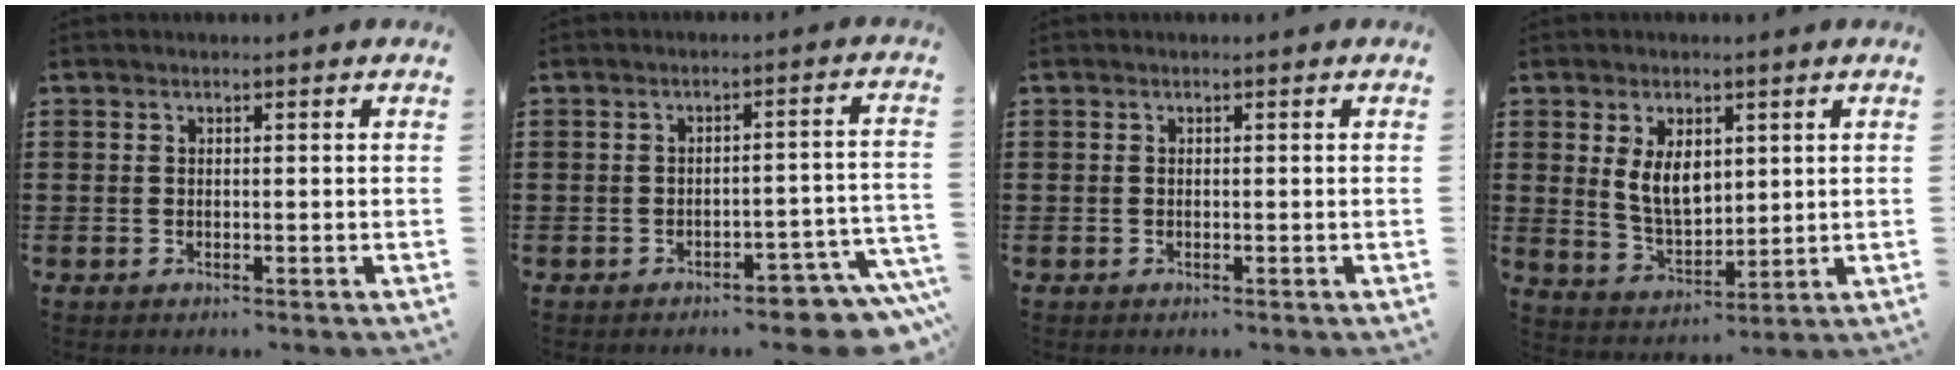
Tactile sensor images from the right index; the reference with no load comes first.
{"total": 4.9, "force": [-4.3, 0.7, 2.3], "torque": [-0.037, -0.004, -0.080]}
{"total": 0.0}
{"total": 6.5, "force": [1.9, 3.8, 4.9], "torque": [-0.098, 0.007, 0.033]}